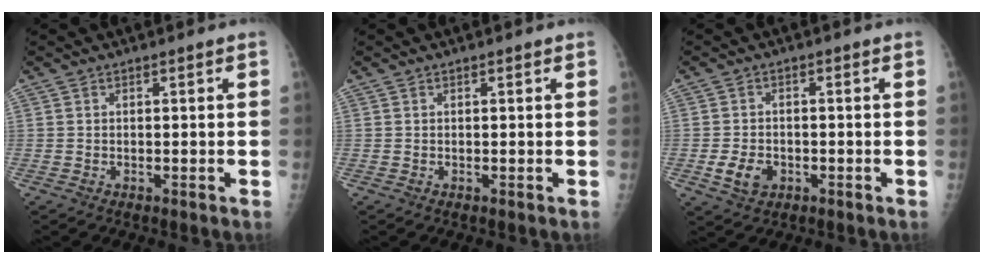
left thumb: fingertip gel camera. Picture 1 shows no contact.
{"total": 0.0}
{"total": 4.6, "force": [-1.6, 3.4, 2.6], "torque": [-0.037, 0.003, -0.022]}